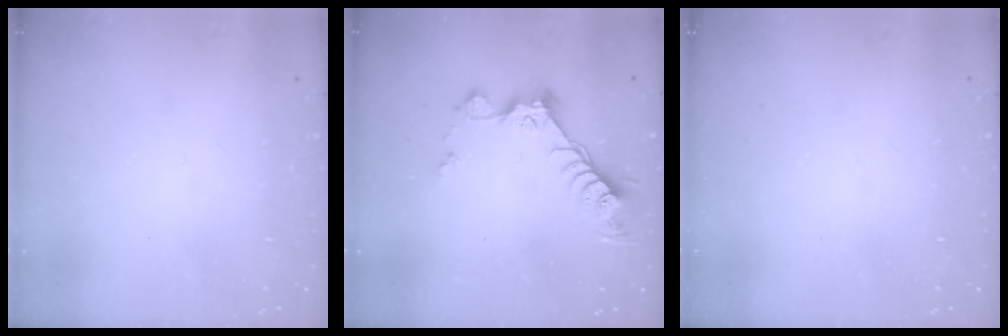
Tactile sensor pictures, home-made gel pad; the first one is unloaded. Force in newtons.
{"total": 8.7, "press": 8.7, "slide": 0.5}
{"total": 0.0}